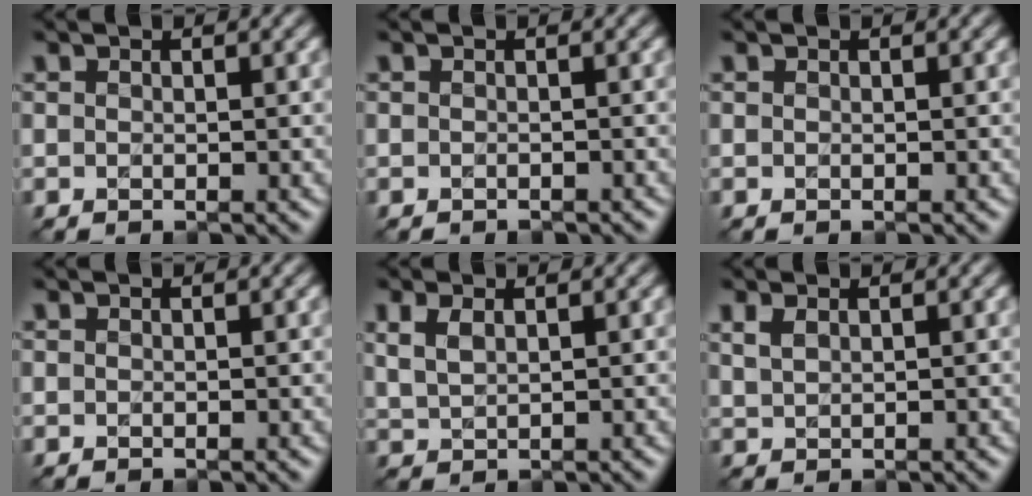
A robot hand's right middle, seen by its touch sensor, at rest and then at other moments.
{"total": 0.7, "force": [-0.6, 0.1, 0.1], "torque": [-0.001, -0.004, -0.010]}
{"total": 0.0}
{"total": 0.0}
{"total": 2.0, "force": [1.1, 0.8, 1.4], "torque": [-0.035, 0.001, 0.025]}
{"total": 1.3, "force": [0.8, 0.5, 0.8], "torque": [-0.021, 0.001, 0.021]}